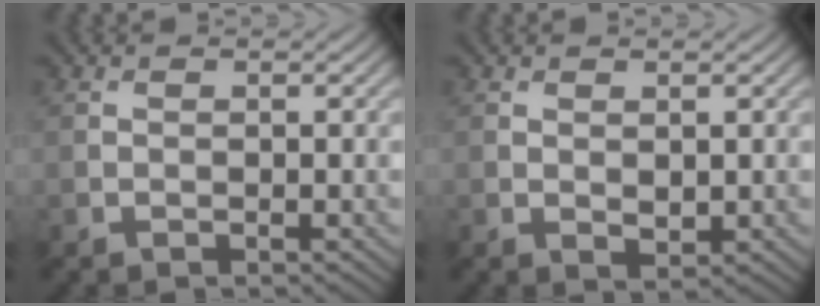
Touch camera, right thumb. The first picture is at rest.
{"total": 1.2, "force": [0.3, 0.6, 0.9], "torque": [-0.016, -0.007, 0.011]}